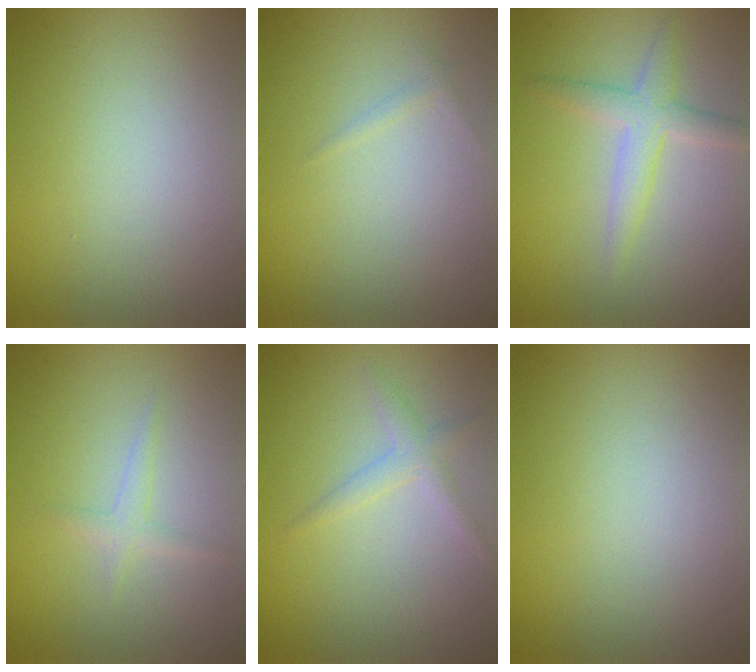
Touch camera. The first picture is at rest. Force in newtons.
{"total": 0.5, "press": 0.5, "slide": 0.1}
{"total": 2.8, "press": 2.8, "slide": 0.1}
{"total": 1.2, "press": 1.2, "slide": 0.1}
{"total": 1.6, "press": 1.6, "slide": 0.0}
{"total": 0.0}